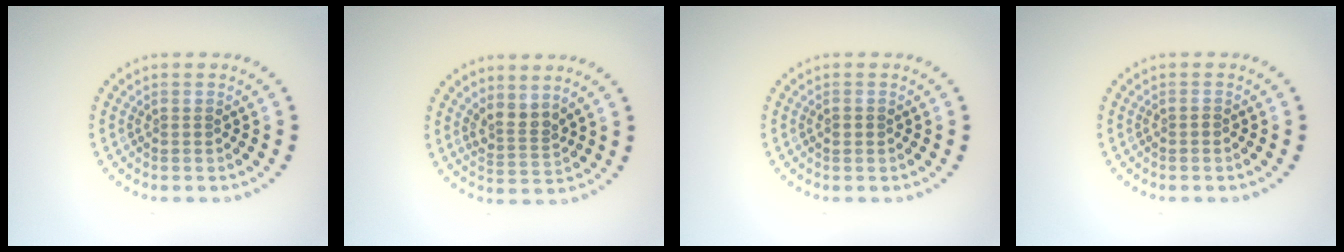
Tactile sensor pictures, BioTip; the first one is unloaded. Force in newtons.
{"total": 2.4, "press": 1.7, "slide": 1.6}
{"total": 1.0, "press": 1.0, "slide": 0.0}
{"total": 0.7, "press": 0.7, "slide": 0.1}